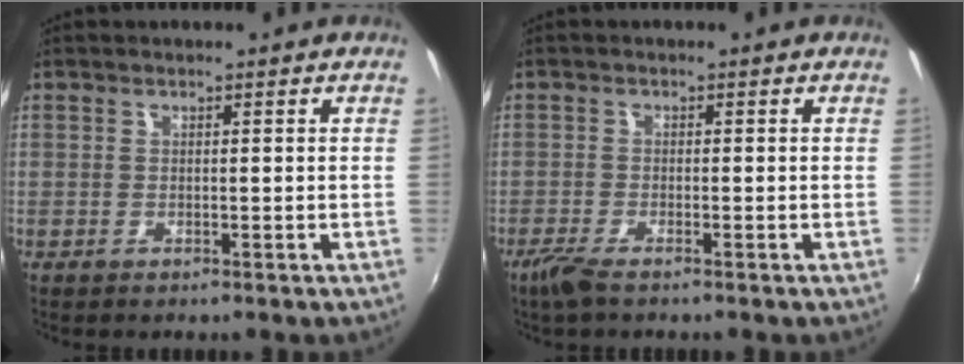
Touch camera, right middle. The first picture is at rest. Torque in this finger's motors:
{"motor_torque": [0.36, -0.34, 0.02, 0.05]}